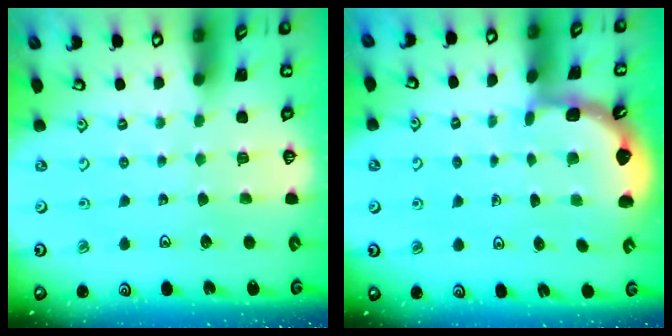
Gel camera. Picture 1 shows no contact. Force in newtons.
{"total": 2.0, "press": 2.0, "slide": 0.2}